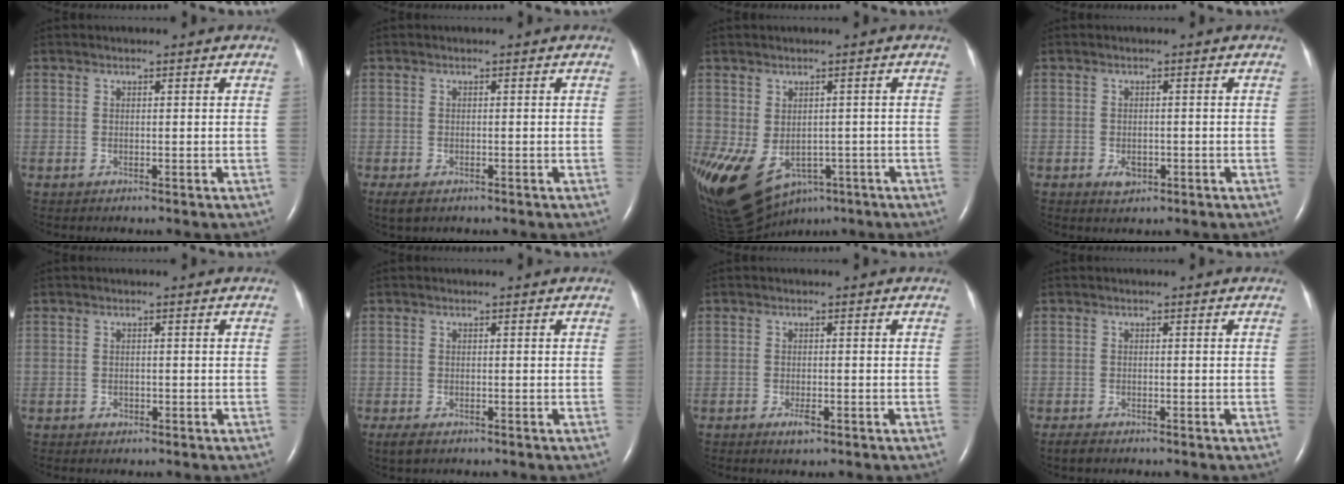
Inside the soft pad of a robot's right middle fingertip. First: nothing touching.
{"total": 3.0, "force": [-1.8, 1.7, 1.7], "torque": [-0.031, -0.008, -0.024]}
{"total": 15.4, "force": [-7.3, 10.1, 9.0], "torque": [-0.207, -0.015, -0.096]}
{"total": 2.1, "force": [-0.9, 1.4, 1.3], "torque": [-0.022, 0.000, -0.006]}
{"total": 0.8, "force": [-0.4, 0.6, 0.3], "torque": [-0.006, 0.002, -0.005]}
{"total": 2.4, "force": [-1.5, 1.1, 1.4], "torque": [-0.029, -0.005, -0.020]}
{"total": 1.8, "force": [-1.0, 0.5, 1.4], "torque": [-0.027, -0.002, -0.015]}
{"total": 1.5, "force": [-1.2, 0.6, 0.7], "torque": [-0.019, -0.003, -0.016]}